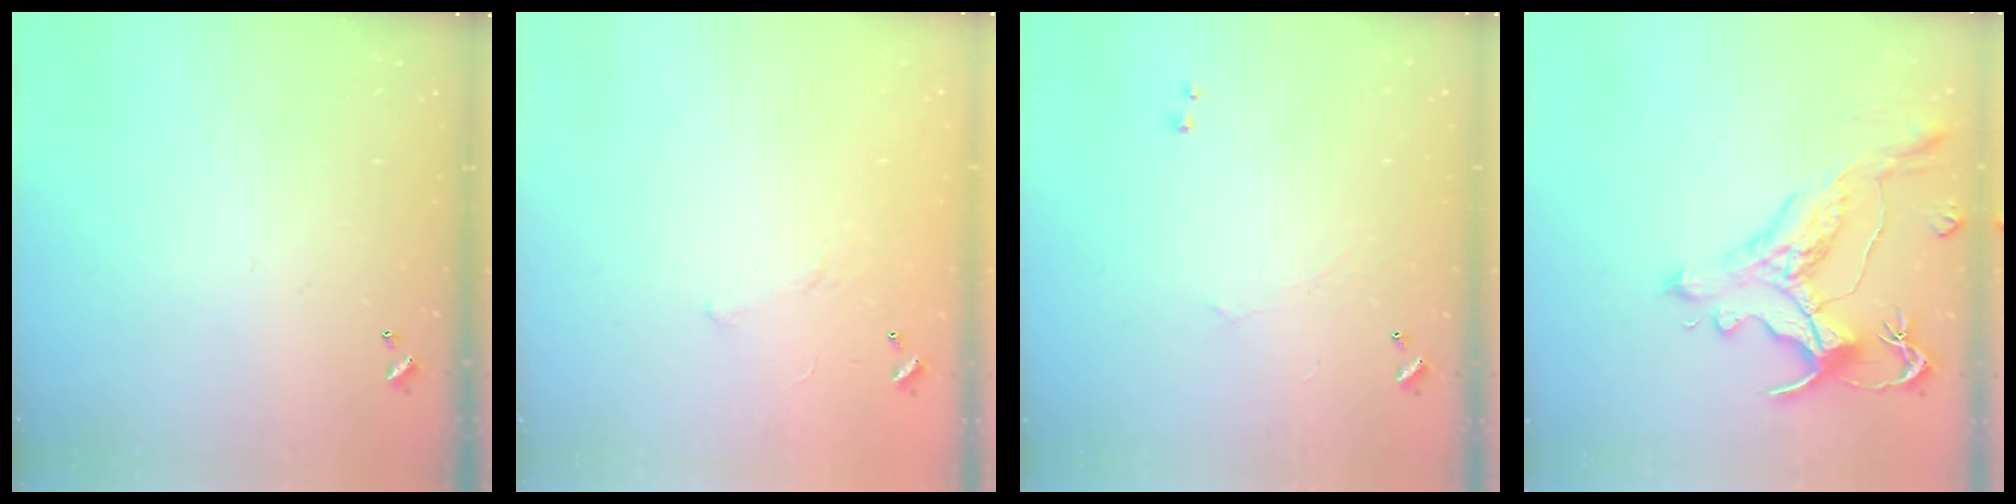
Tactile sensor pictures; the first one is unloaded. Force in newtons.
{"total": 7.0, "press": 7.0, "slide": 0.7}
{"total": 0.7, "press": 0.1, "slide": 0.7}
{"total": 1.7, "press": 1.2, "slide": 1.1}